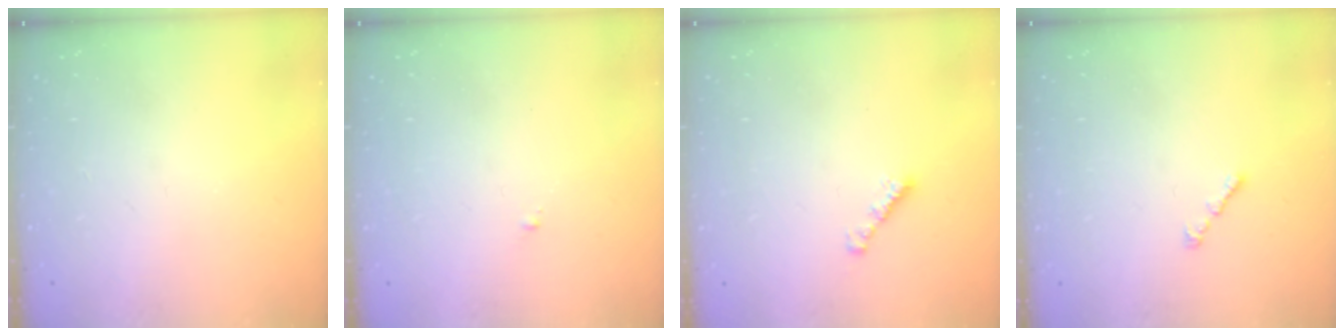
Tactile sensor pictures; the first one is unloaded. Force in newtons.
{"total": 0.6, "press": 0.6, "slide": 0.2}
{"total": 1.9, "press": 1.9, "slide": 0.5}
{"total": 1.0, "press": 0.9, "slide": 0.5}